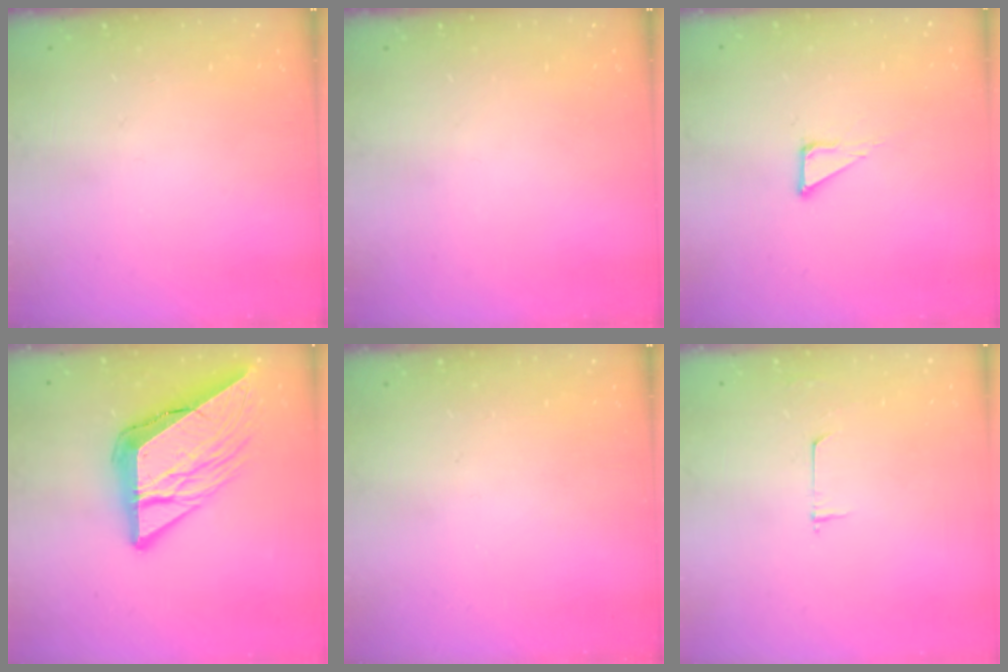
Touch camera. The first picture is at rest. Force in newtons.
{"total": 0.0}
{"total": 1.9, "press": 1.9, "slide": 0.1}
{"total": 17.8, "press": 17.7, "slide": 2.2}
{"total": 0.0}
{"total": 4.6, "press": 4.6, "slide": 0.4}